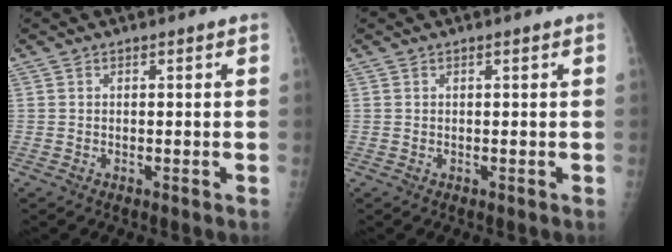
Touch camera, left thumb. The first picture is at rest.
{"total": 0.0}